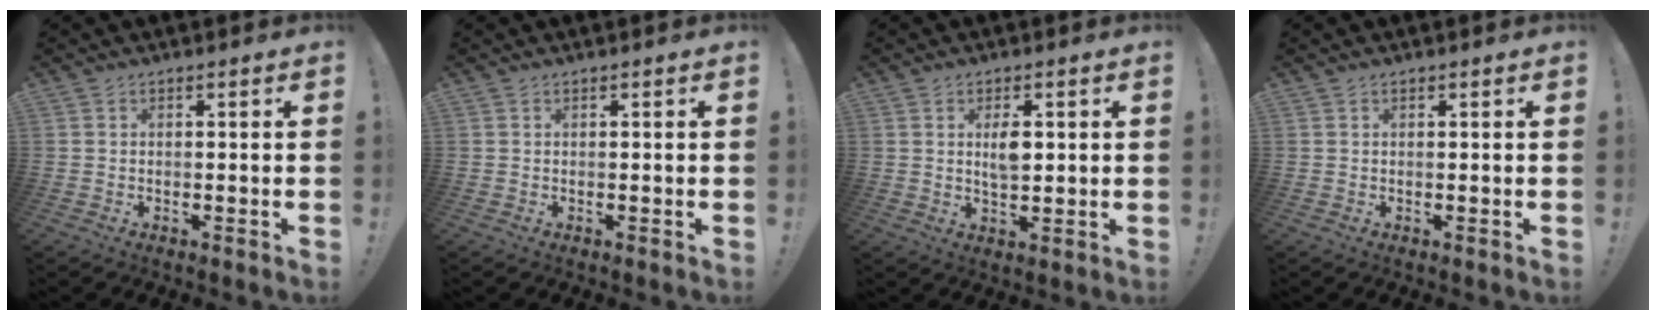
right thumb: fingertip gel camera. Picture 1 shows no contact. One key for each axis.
{"total": 0.0}
{"total": 5.3, "fx": 1.0, "fy": 2.8, "fz": 4.4, "tx": -0.059, "ty": -0.005, "tz": 0.010}
{"total": 0.0}